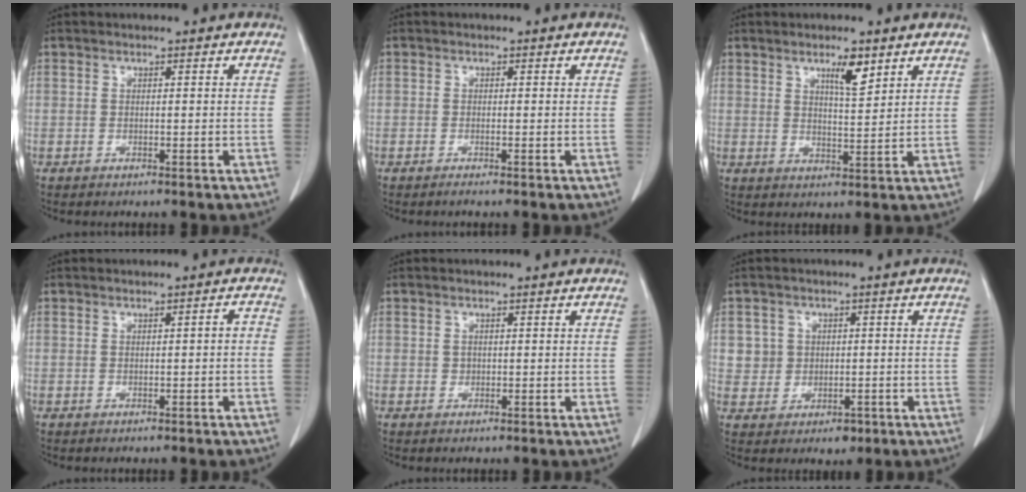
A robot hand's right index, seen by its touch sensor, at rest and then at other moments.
{"total": 0.6, "force": [-0.4, -0.1, 0.4], "torque": [-0.006, 0.000, -0.006]}
{"total": 4.6, "force": [2.9, 0.8, 3.5], "torque": [-0.060, -0.003, 0.049]}
{"total": 1.4, "force": [-0.4, 0.3, 1.3], "torque": [-0.017, 0.004, -0.006]}
{"total": 0.5, "force": [0.1, 0.5, 0.1], "torque": [0.003, 0.003, 0.003]}
{"total": 4.5, "force": [0.1, 4.4, 0.9], "torque": [0.000, 0.008, 0.015]}